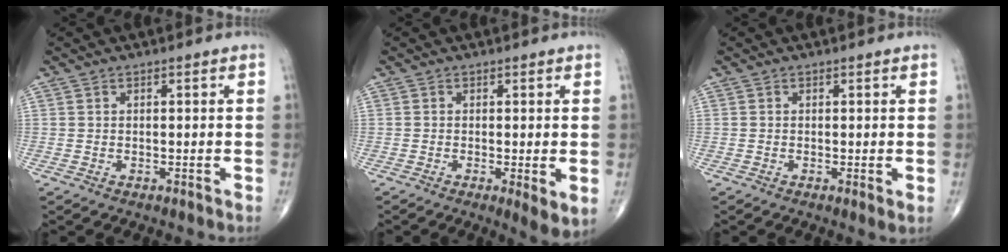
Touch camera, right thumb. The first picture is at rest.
{"total": 4.1, "force": [-0.7, 1.0, 4.0], "torque": [-0.067, -0.015, -0.016]}
{"total": 1.4, "force": [-0.1, 0.3, 1.3], "torque": [-0.025, -0.007, -0.004]}